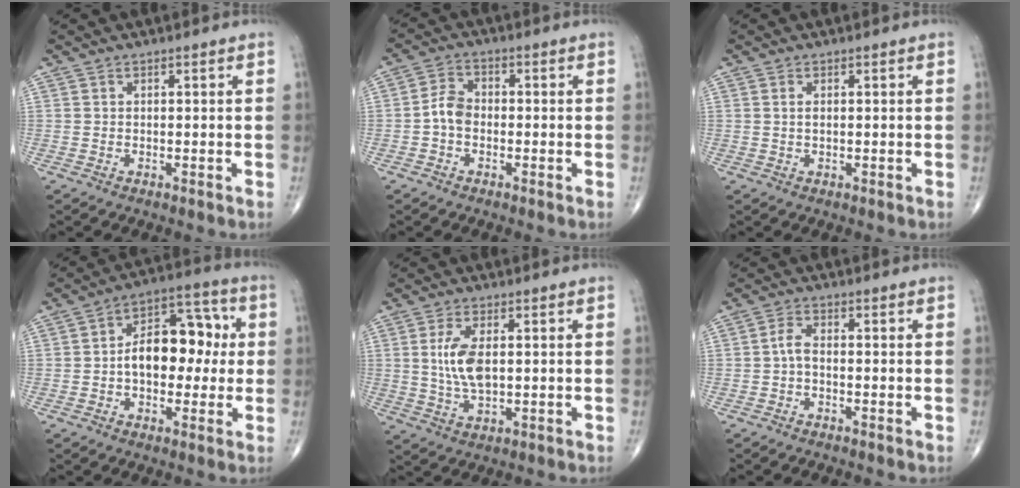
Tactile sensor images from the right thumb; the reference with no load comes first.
{"total": 4.3, "force": [-1.1, 3.1, 2.9], "torque": [-0.047, 0.015, -0.031]}
{"total": 1.1, "force": [0.3, 0.5, 1.0], "torque": [-0.022, 0.003, 0.007]}
{"total": 13.7, "force": [0.1, 8.5, 10.7], "torque": [-0.127, 0.037, -0.007]}
{"total": 7.3, "force": [1.0, 3.3, 6.4], "torque": [-0.135, -0.006, 0.021]}
{"total": 2.4, "force": [-0.6, 1.0, 2.1], "torque": [-0.045, 0.008, -0.015]}